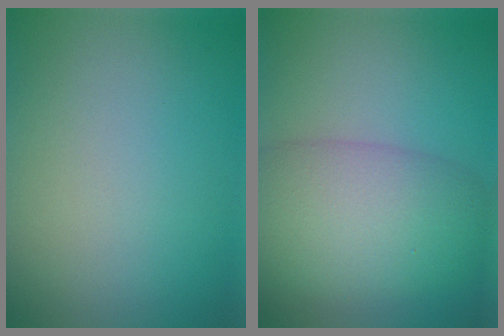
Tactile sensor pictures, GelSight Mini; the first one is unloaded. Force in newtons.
{"total": 8.1, "press": 8.1, "slide": 0.3}